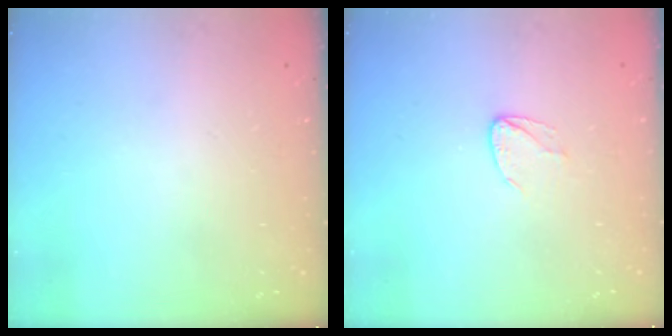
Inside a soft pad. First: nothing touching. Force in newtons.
{"total": 3.9, "press": 3.9, "slide": 0.4}